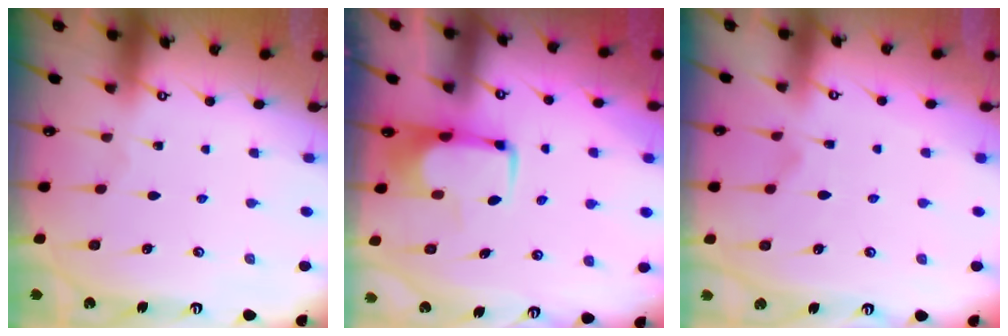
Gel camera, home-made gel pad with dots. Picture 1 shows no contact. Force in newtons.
{"total": 2.0, "press": 1.9, "slide": 0.5}
{"total": 1.4, "press": 0.7, "slide": 1.2}